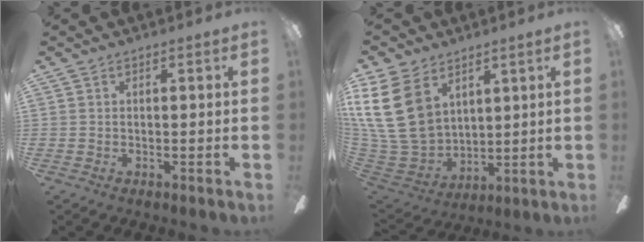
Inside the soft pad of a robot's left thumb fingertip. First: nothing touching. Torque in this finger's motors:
{"motor_torque": [2.14, 2.18, 1.44, -1.33, 0.27]}